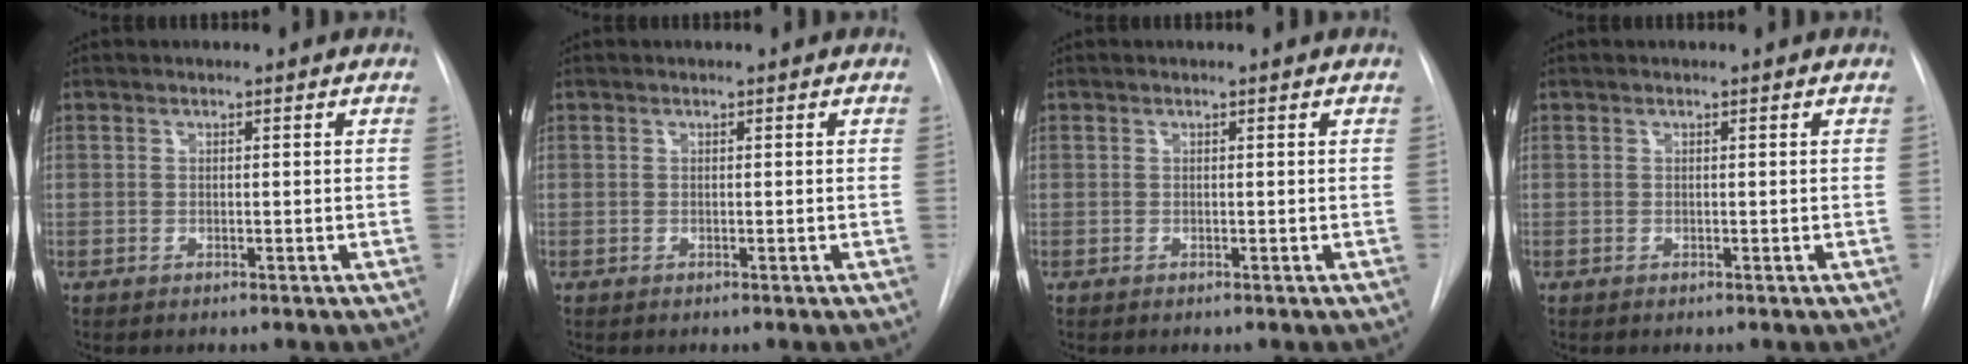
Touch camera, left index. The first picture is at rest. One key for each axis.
{"total": 0.0}
{"total": 0.0}
{"total": 0.0}